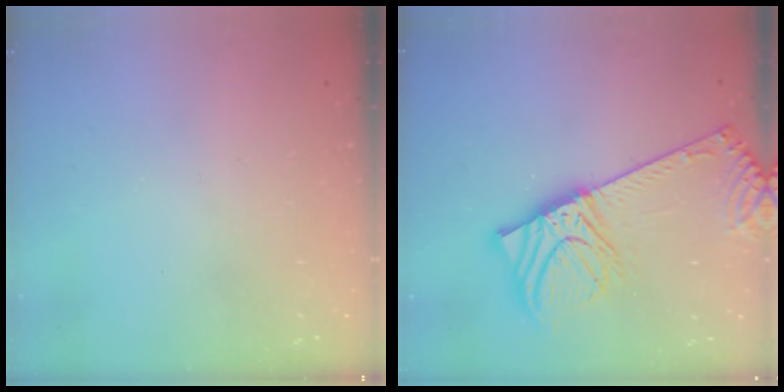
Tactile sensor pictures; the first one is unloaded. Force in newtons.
{"total": 13.9, "press": 13.6, "slide": 2.6}